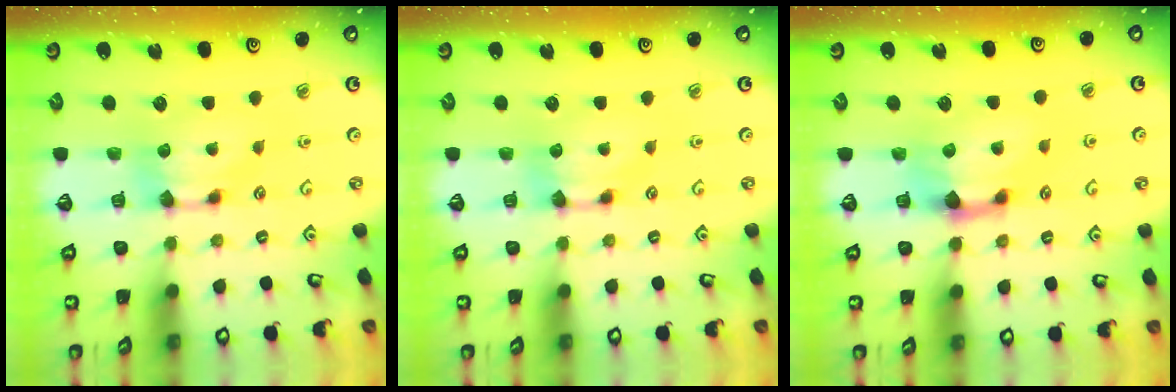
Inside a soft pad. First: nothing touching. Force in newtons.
{"total": 0.0}
{"total": 2.5, "press": 2.0, "slide": 1.5}